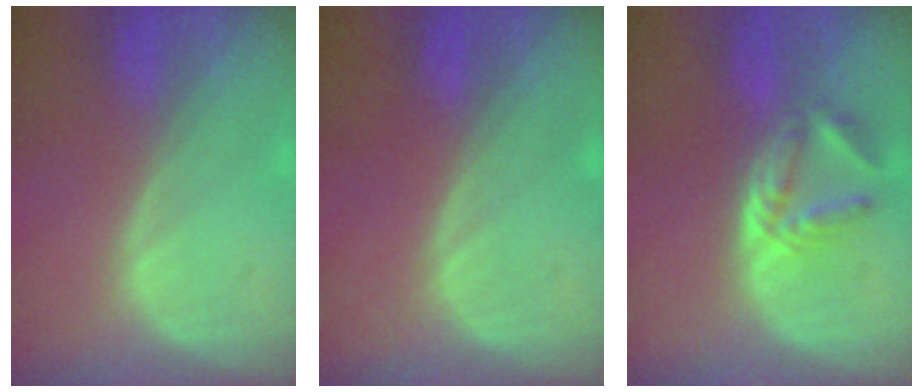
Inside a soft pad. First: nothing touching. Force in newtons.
{"total": 0.0}
{"total": 5.8, "press": 5.0, "slide": 2.9}